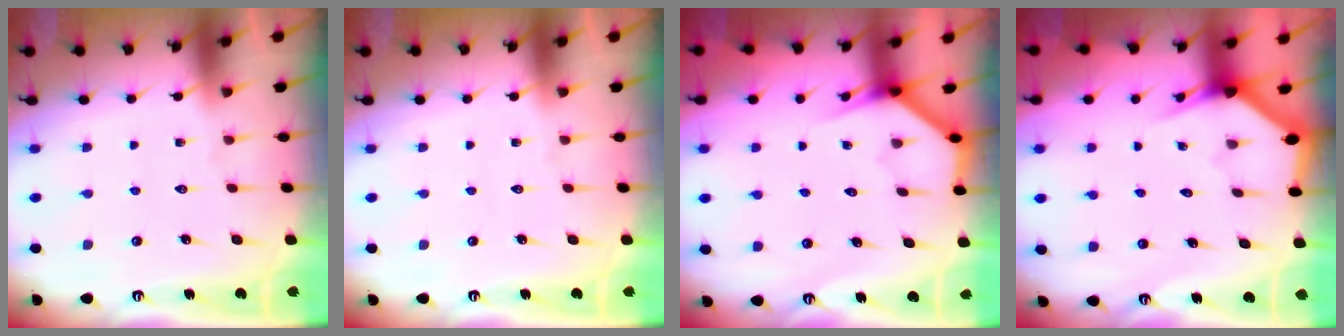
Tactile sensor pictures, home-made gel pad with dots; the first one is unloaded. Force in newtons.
{"total": 0.0}
{"total": 3.9, "press": 3.9, "slide": 0.4}
{"total": 2.7, "press": 2.7, "slide": 0.1}